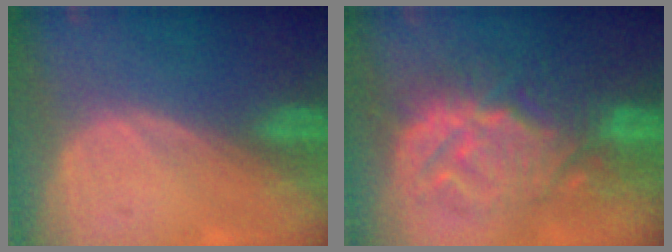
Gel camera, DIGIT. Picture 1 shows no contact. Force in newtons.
{"total": 10.6, "press": 10.6, "slide": 0.7}